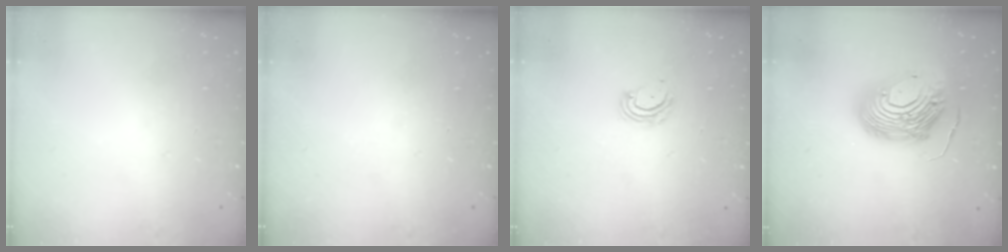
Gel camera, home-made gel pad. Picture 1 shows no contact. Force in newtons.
{"total": 0.0}
{"total": 5.6, "press": 5.5, "slide": 0.5}
{"total": 18.0, "press": 17.9, "slide": 1.9}